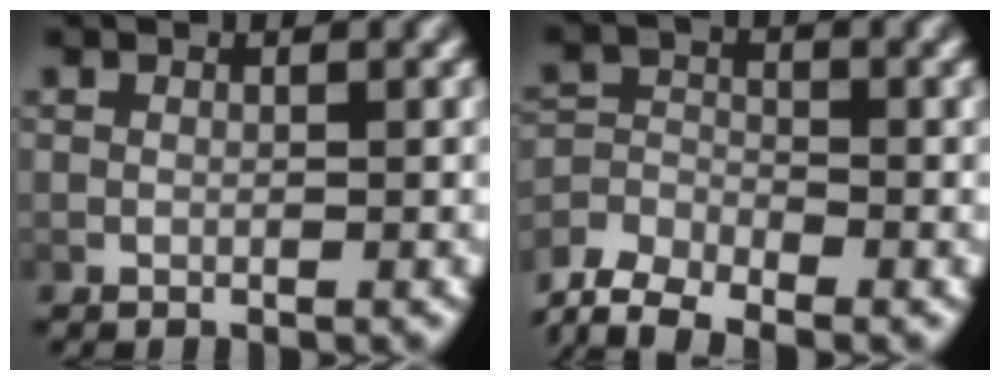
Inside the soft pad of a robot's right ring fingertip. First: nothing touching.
{"total": 5.5, "force": [-3.6, 3.5, 2.2], "torque": [-0.054, -0.027, -0.054]}